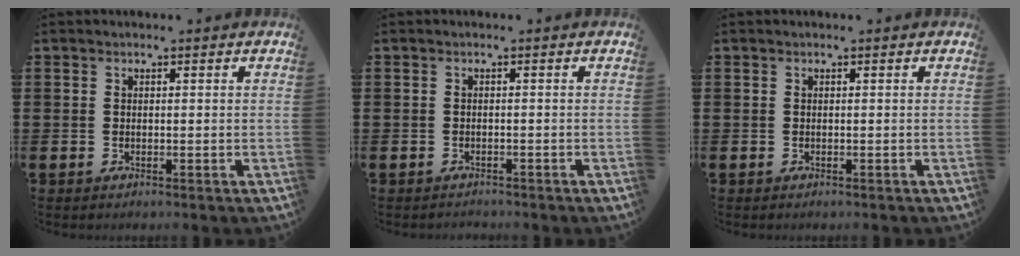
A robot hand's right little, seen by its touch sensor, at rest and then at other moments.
{"total": 0.6, "force": [-0.6, 0.0, 0.0], "torque": [-0.001, -0.002, -0.013]}
{"total": 0.0}